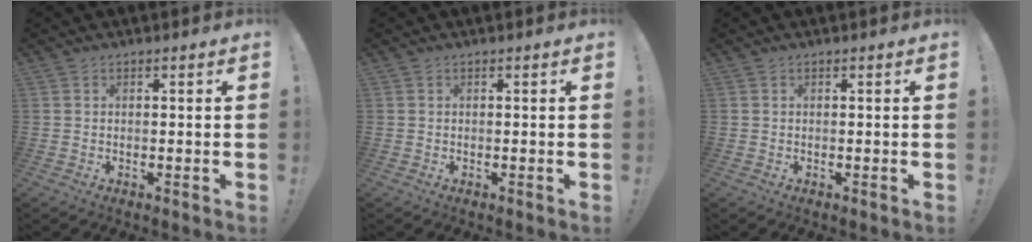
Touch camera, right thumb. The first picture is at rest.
{"total": 0.0}
{"total": 0.0}